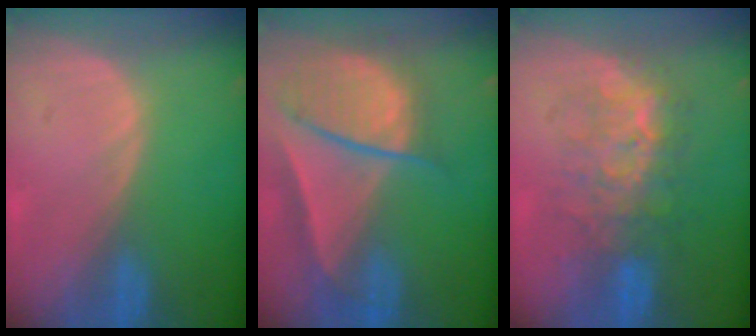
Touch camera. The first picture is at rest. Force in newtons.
{"total": 9.3, "press": 8.1, "slide": 4.7}
{"total": 7.7, "press": 7.6, "slide": 1.4}